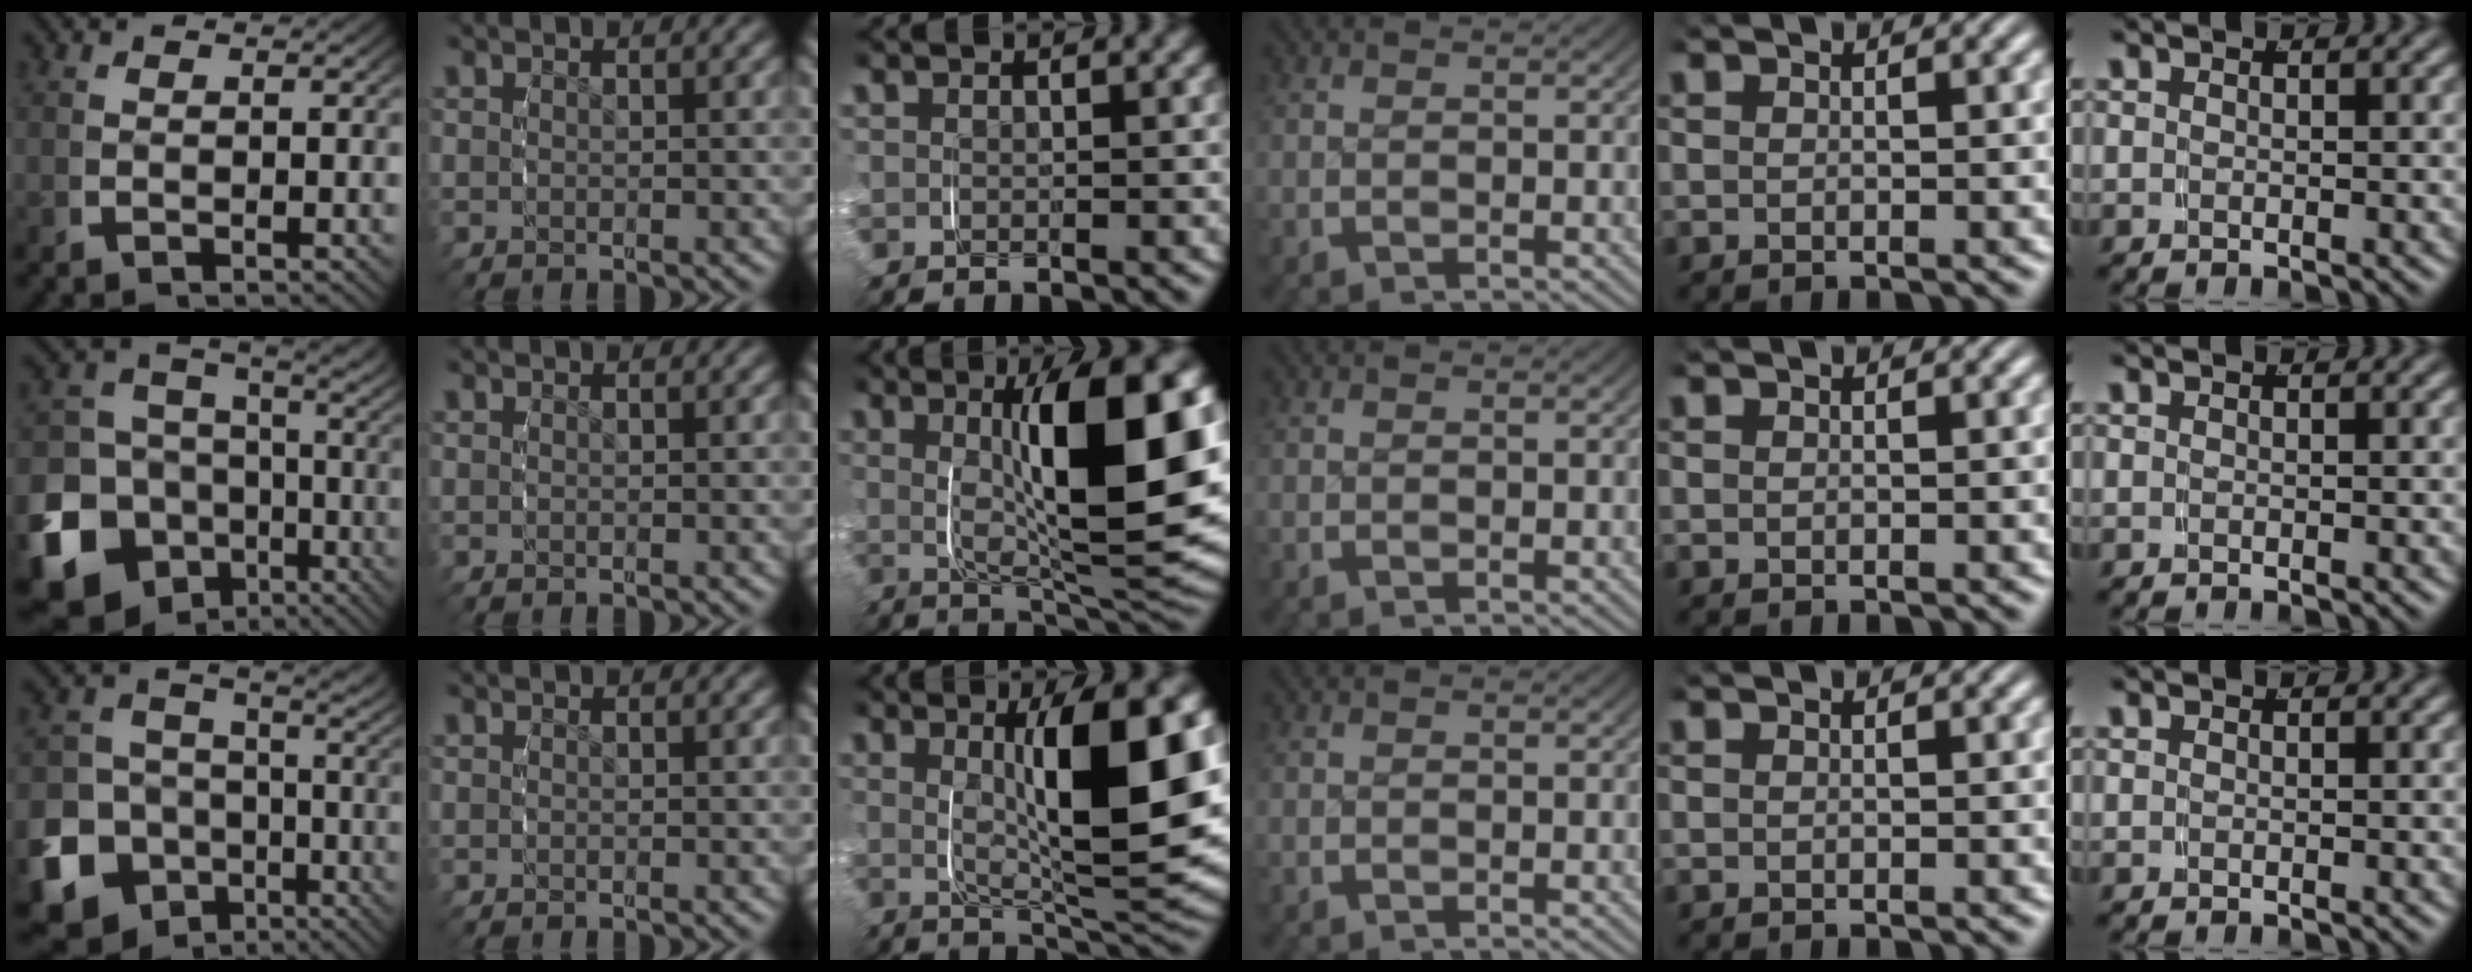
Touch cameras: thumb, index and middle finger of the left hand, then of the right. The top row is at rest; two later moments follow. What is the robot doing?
{"motion": "grasp_and_lifting", "object": "ribbon"}